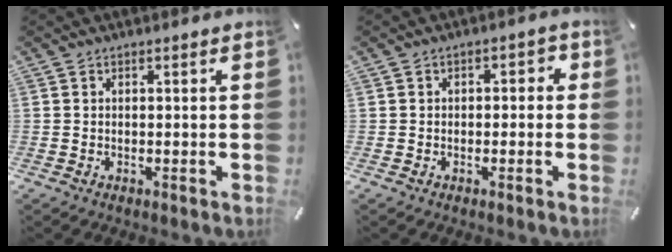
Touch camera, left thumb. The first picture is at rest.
{"total": 2.4, "force": [-1.1, 1.8, 1.2], "torque": [-0.021, 0.015, -0.025]}